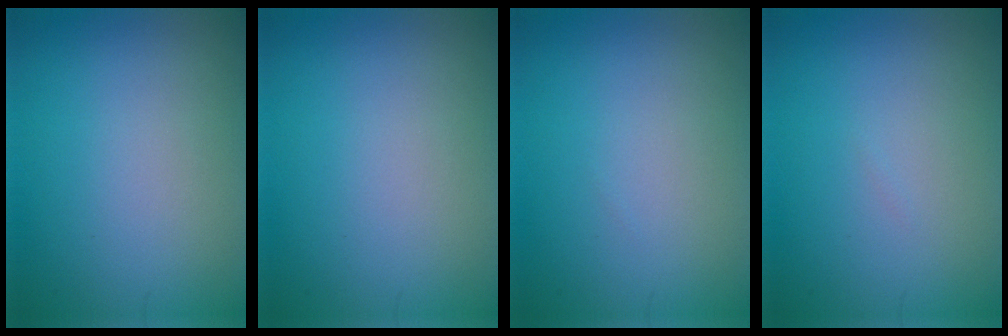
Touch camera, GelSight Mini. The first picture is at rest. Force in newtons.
{"total": 0.0}
{"total": 0.0}
{"total": 0.0}